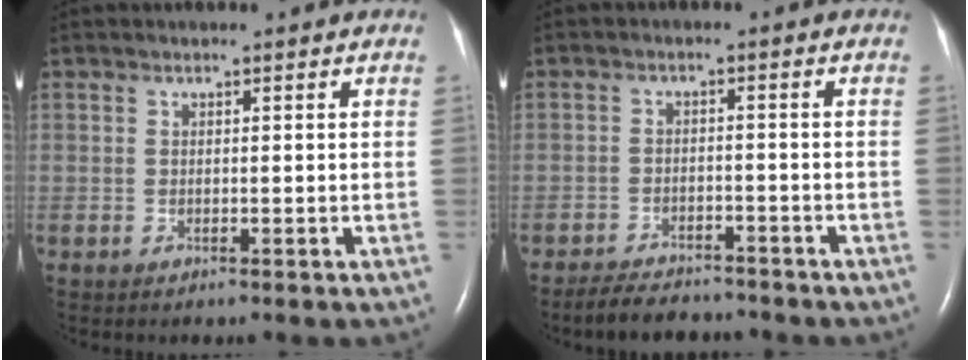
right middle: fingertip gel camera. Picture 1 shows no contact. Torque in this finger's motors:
{"motor_torque": [-0.07, 0.07, 0.07, 0.03]}